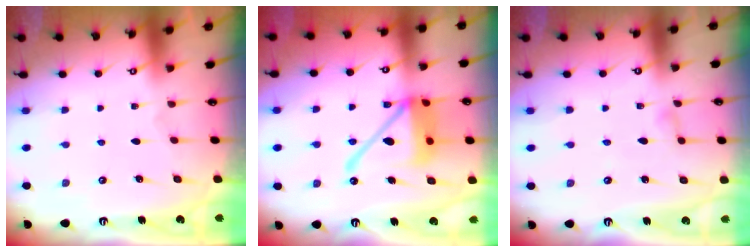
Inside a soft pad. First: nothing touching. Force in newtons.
{"total": 16.4, "press": 16.3, "slide": 1.9}
{"total": 3.2, "press": 3.2, "slide": 0.3}